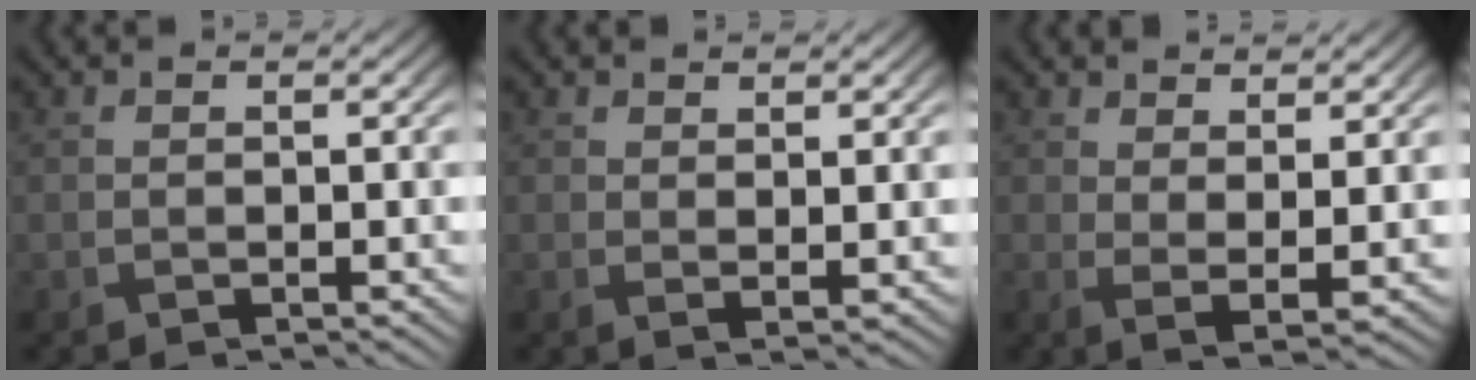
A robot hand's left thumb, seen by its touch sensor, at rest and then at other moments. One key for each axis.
{"total": 1.5, "fx": 1.5, "fy": -0.1, "fz": 0.5, "tx": -0.015, "ty": 0.002, "tz": 0.023}
{"total": 3.0, "fx": 2.4, "fy": 0.3, "fz": 1.8, "tx": -0.041, "ty": -0.006, "tz": 0.043}